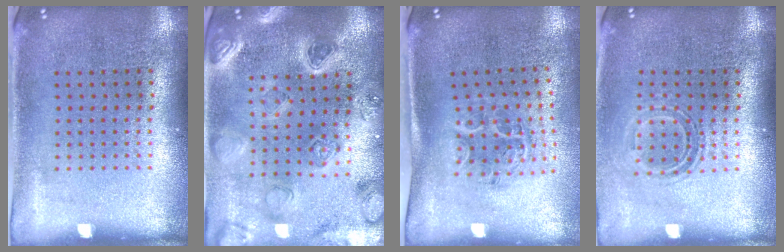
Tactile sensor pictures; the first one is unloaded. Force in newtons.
{"total": 2.4, "press": 2.4, "slide": 0.2}
{"total": 1.1, "press": 1.1, "slide": 0.2}
{"total": 1.5, "press": 1.2, "slide": 1.0}